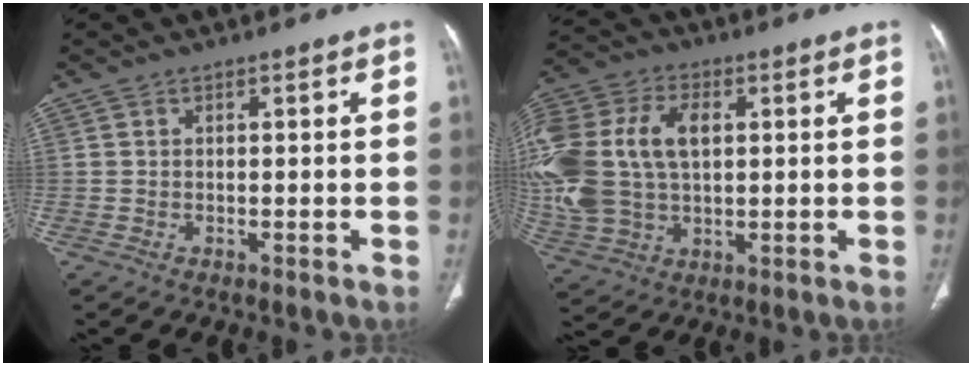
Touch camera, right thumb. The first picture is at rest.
{"total": 24.9, "force": [3.5, 16.3, 18.5], "torque": [-0.451, 0.023, 0.076]}